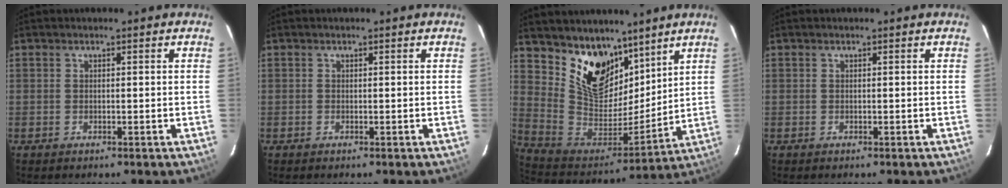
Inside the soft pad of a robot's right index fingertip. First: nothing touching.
{"total": 0.0}
{"total": 16.7, "force": [11.5, 9.7, 7.3], "torque": [-0.157, -0.009, 0.227]}
{"total": 0.0}